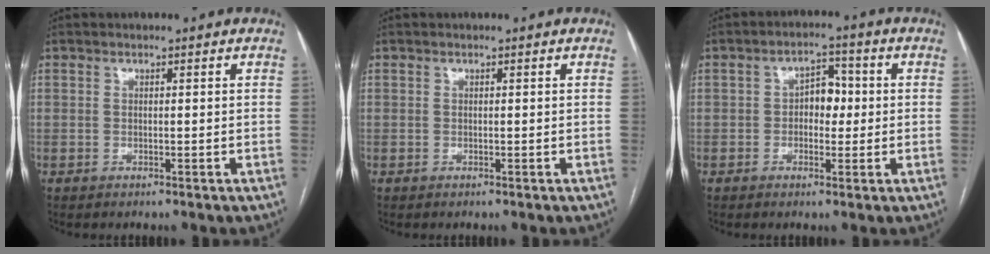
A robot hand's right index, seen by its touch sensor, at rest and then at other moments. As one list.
[{"total": 0.0}, {"total": 4.2, "force": [-0.2, 2.5, 3.4], "torque": [-0.048, 0.018, -0.006]}]